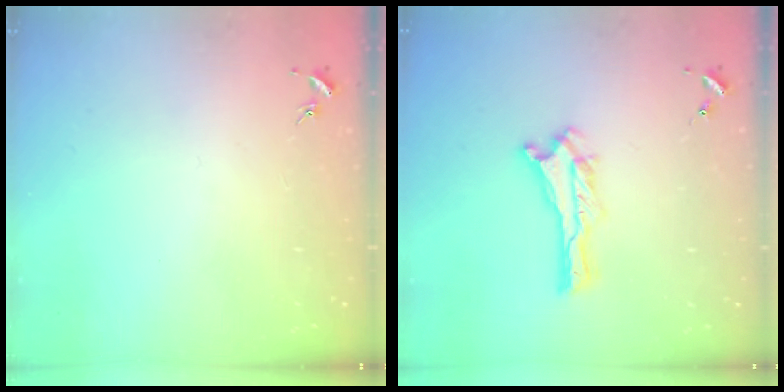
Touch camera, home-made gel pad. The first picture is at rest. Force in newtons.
{"total": 0.0}